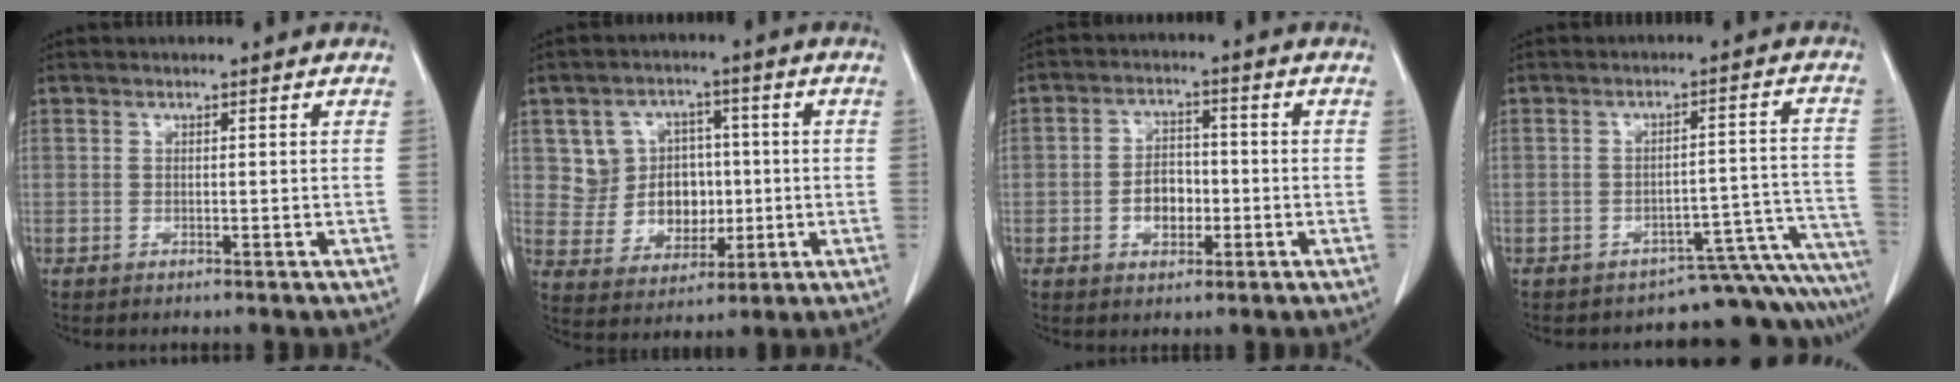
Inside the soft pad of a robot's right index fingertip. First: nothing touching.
{"total": 9.1, "force": [1.2, 8.4, 3.3], "torque": [-0.055, 0.031, 0.035]}
{"total": 5.3, "force": [-1.3, 3.6, 3.7], "torque": [-0.067, 0.013, -0.020]}
{"total": 13.3, "force": [-13.0, 2.4, 1.9], "torque": [0.023, 0.057, -0.152]}